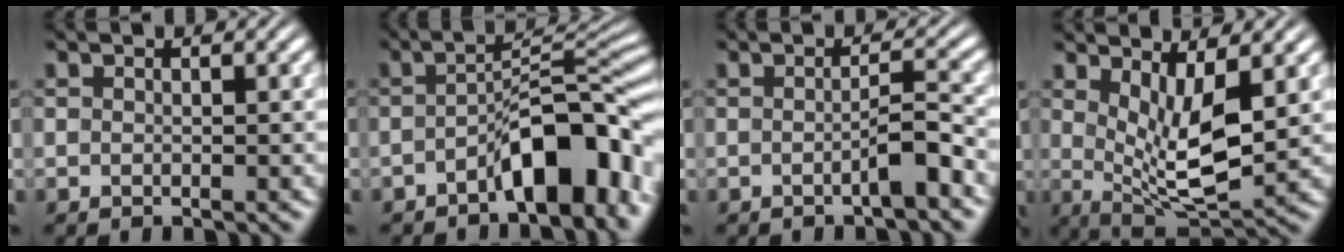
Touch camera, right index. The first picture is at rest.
{"total": 6.4, "force": [-3.0, 1.7, 5.4], "torque": [-0.073, -0.005, -0.044]}
{"total": 2.2, "force": [-1.2, 0.1, 1.8], "torque": [-0.016, 0.002, -0.025]}
{"total": 7.5, "force": [1.2, 3.4, 6.5], "torque": [-0.102, -0.029, 0.030]}